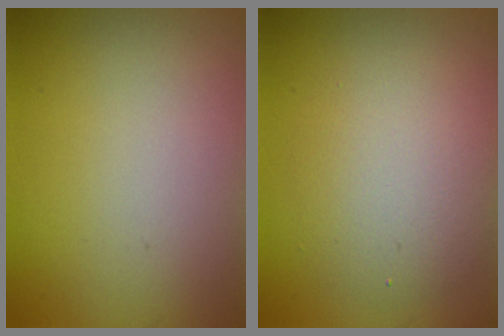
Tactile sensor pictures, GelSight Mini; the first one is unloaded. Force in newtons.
{"total": 4.5, "press": 4.5, "slide": 0.2}